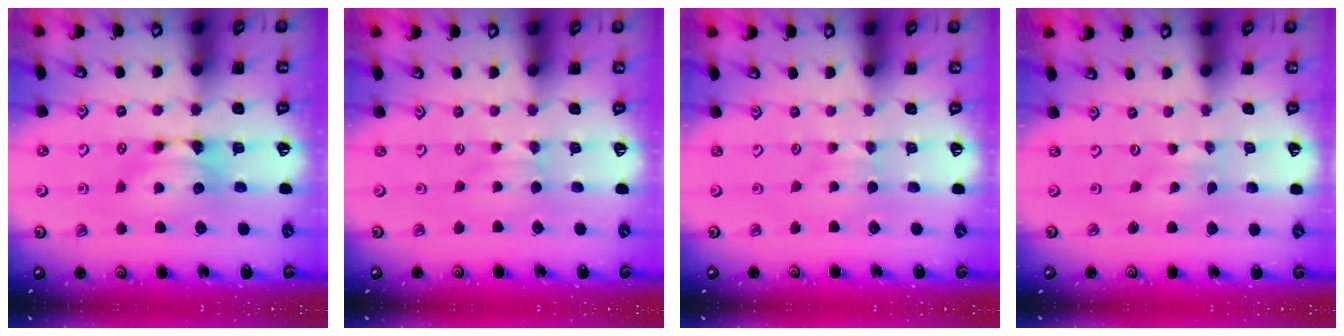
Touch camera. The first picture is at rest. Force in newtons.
{"total": 1.5, "press": 1.5, "slide": 0.3}
{"total": 2.4, "press": 2.4, "slide": 0.4}
{"total": 5.2, "press": 5.2, "slide": 0.2}